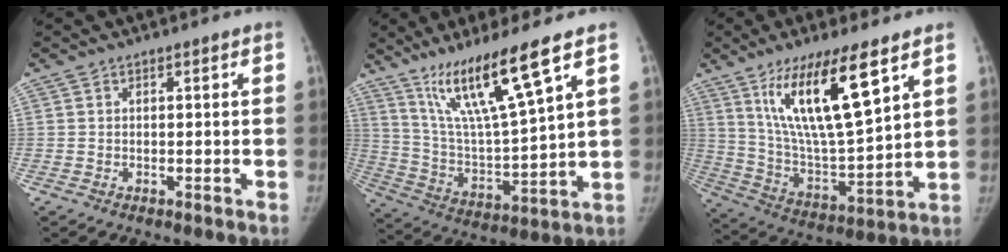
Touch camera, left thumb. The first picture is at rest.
{"total": 16.6, "force": [10.4, 1.0, 12.9], "torque": [-0.232, -0.055, 0.202]}
{"total": 18.6, "force": [9.7, 4.2, 15.3], "torque": [-0.265, -0.053, 0.187]}